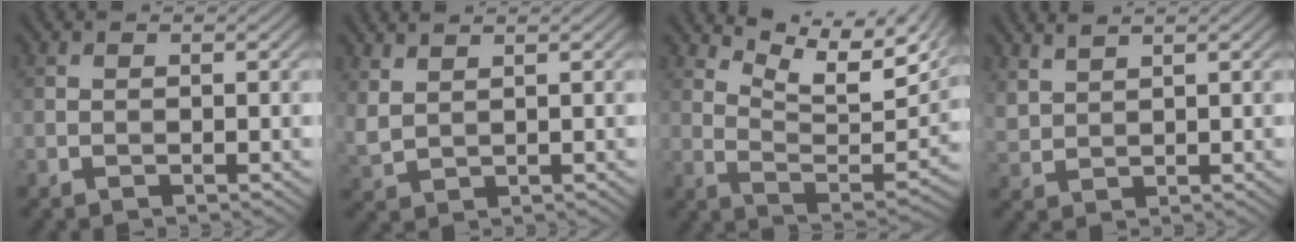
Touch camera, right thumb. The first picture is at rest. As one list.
[{"total": 2.9, "force": [2.3, 0.8, 1.5], "torque": [-0.046, 0.003, 0.055]}, {"total": 11.2, "force": [7.7, 3.6, 7.4], "torque": [-0.146, -0.009, 0.131]}, {"total": 2.6, "force": [2.3, 0.7, 1.1], "torque": [-0.032, 0.003, 0.058]}]